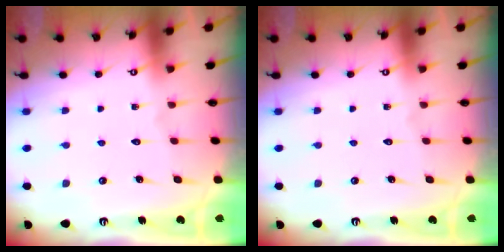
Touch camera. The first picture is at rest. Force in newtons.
{"total": 0.0}